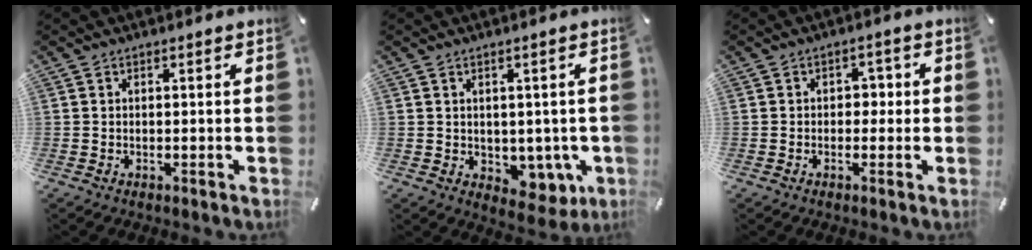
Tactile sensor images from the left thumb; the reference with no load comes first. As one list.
[{"total": 5.2, "force": [0.9, 4.6, 2.2], "torque": [-0.011, -0.014, 0.019]}, {"total": 2.7, "force": [-0.7, 2.1, 1.6], "torque": [-0.024, 0.008, -0.020]}]